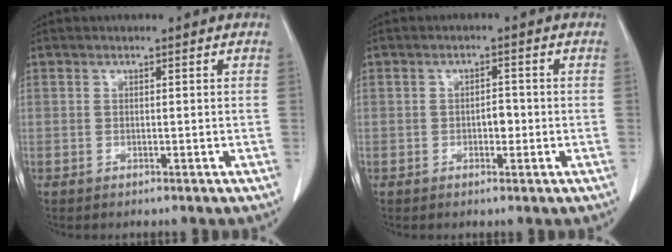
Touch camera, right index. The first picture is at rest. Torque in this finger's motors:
{"motor_torque": [0.33, -0.08, 0.00, 0.04]}